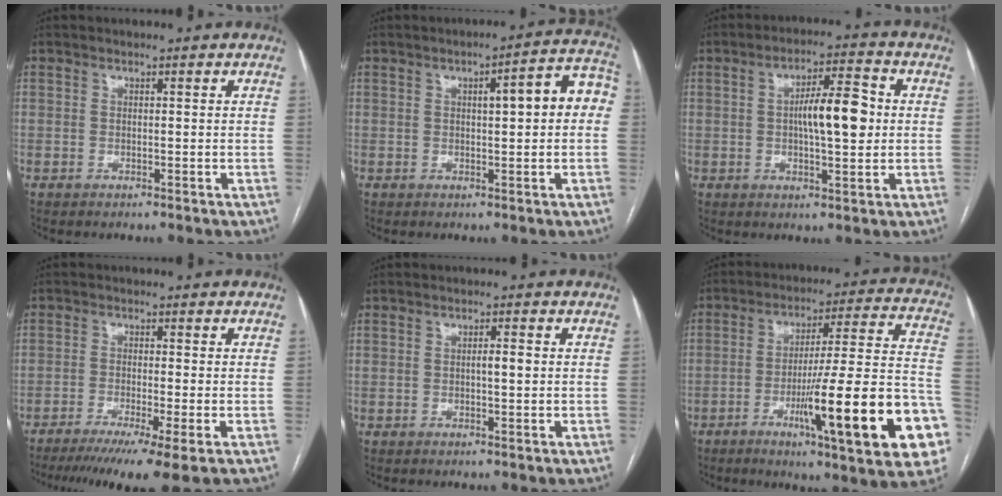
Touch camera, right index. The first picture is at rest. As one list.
[{"total": 8.3, "force": [1.0, 1.7, 8.1], "torque": [-0.101, 0.032, 0.009]}, {"total": 9.0, "force": [0.5, 2.3, 8.7], "torque": [-0.144, 0.016, 0.007]}, {"total": 11.2, "force": [-7.9, -0.4, 7.8], "torque": [-0.118, -0.024, -0.124]}, {"total": 1.7, "force": [0.0, 0.2, 1.7], "torque": [-0.028, 0.003, 0.000]}, {"total": 23.7, "force": [-8.6, 1.6, 22.0], "torque": [-0.260, -0.002, -0.122]}]